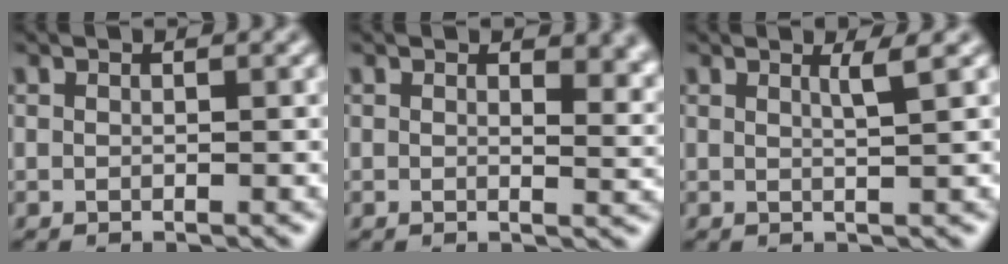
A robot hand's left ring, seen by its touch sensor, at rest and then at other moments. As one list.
[{"total": 3.4, "force": [1.6, 1.6, 2.5], "torque": [-0.028, -0.007, 0.024]}, {"total": 1.5, "force": [0.8, 0.3, 1.3], "torque": [-0.013, 0.000, 0.009]}]